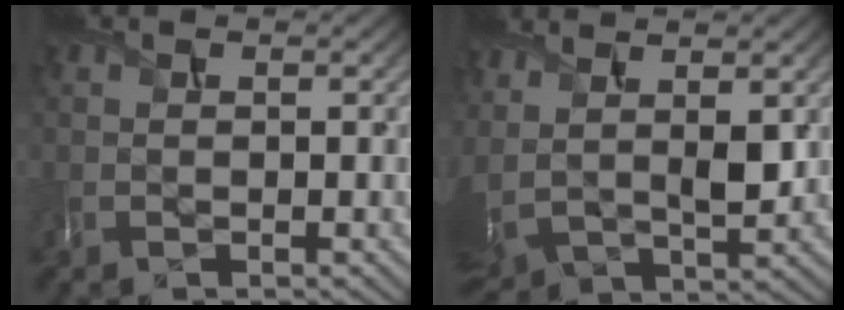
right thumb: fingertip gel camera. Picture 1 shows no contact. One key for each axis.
{"total": 6.2, "fx": 3.2, "fy": 2.8, "fz": 4.6, "tx": -0.135, "ty": -0.004, "tz": 0.072}